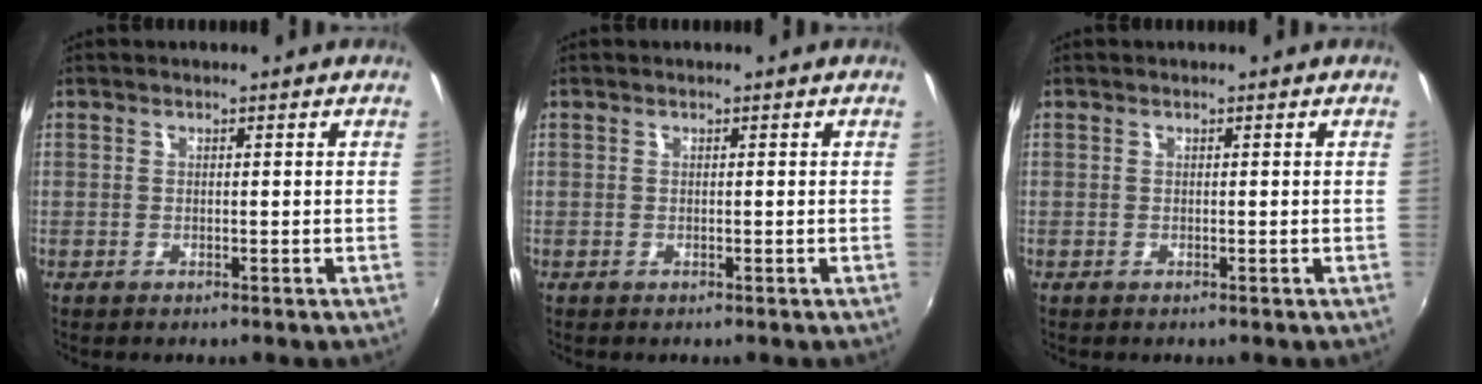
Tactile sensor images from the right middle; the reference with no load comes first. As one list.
[{"total": 0.0}, {"total": 0.0}]